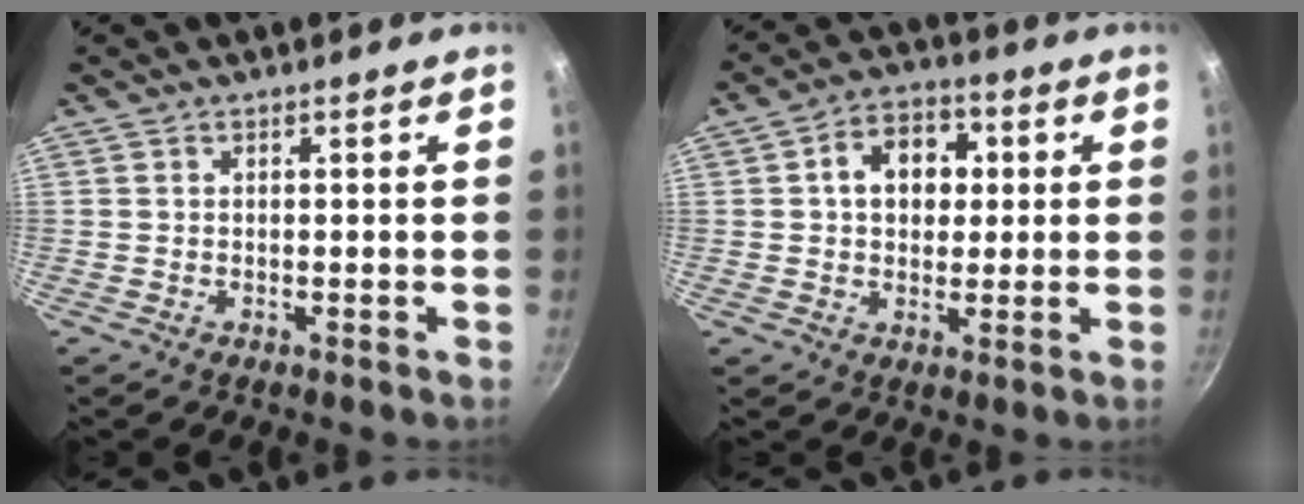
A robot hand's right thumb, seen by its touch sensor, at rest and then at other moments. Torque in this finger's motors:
{"motor_torque": [-0.85, 0.93, 0.92, -0.13, 0.11]}